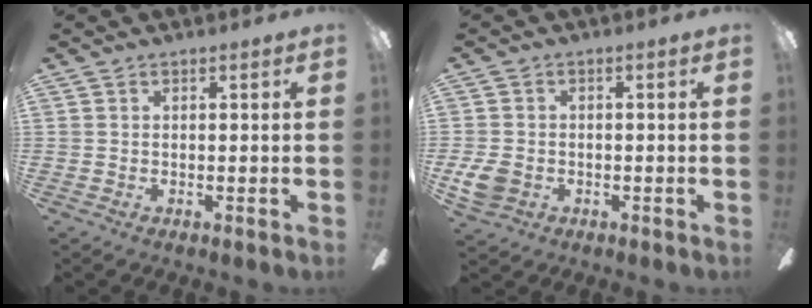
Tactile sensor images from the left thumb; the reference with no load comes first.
{"total": 5.6, "force": [-1.2, 4.6, 3.0], "torque": [-0.060, 0.008, -0.022]}